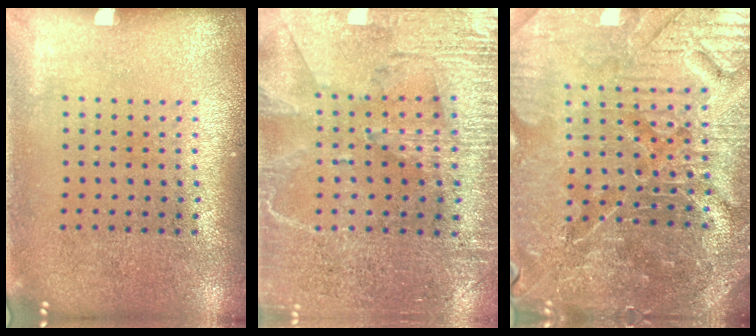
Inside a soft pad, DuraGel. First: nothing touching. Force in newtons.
{"total": 3.3, "press": 3.1, "slide": 1.4}
{"total": 5.9, "press": 5.4, "slide": 2.2}